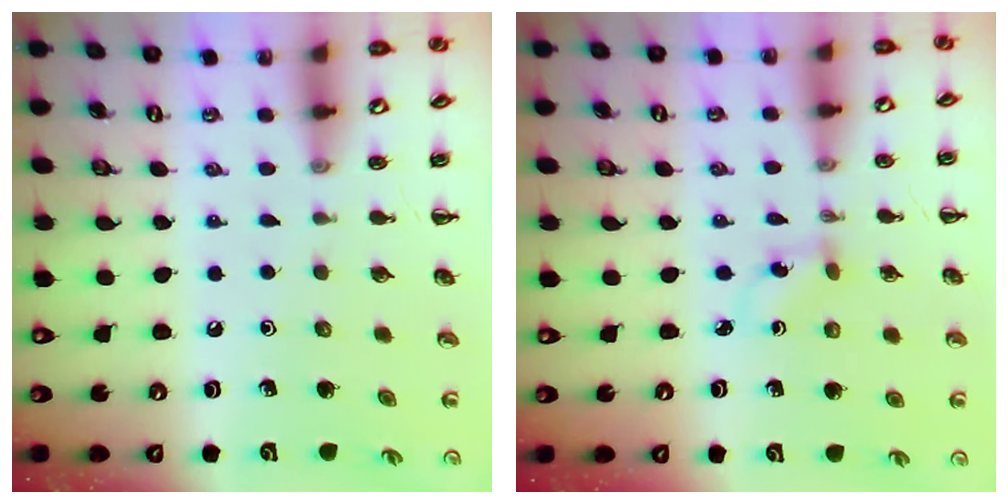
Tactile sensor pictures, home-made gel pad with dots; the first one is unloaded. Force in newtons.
{"total": 1.9, "press": 1.7, "slide": 0.9}